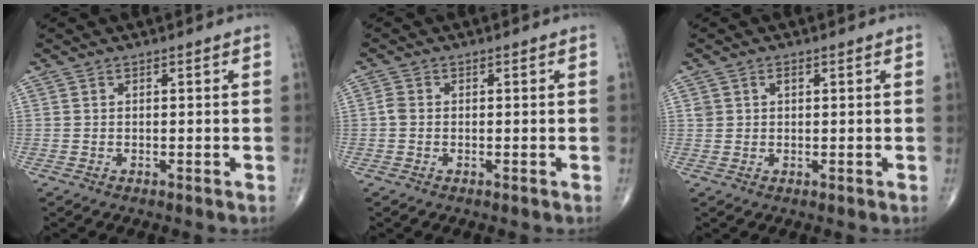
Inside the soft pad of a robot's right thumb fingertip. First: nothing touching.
{"total": 1.4, "force": [-0.2, 1.1, 0.9], "torque": [-0.015, 0.001, -0.008]}
{"total": 1.6, "force": [0.7, 1.2, 0.9], "torque": [-0.011, -0.001, 0.012]}